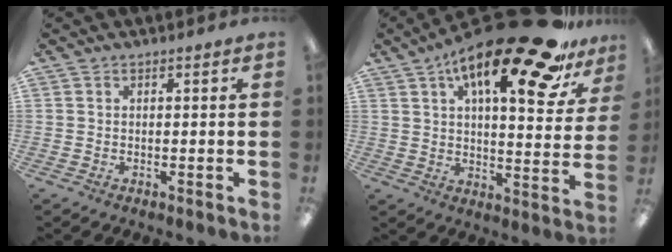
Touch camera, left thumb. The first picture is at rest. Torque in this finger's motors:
{"motor_torque": [0.21, 0.73, 1.44, -1.33, 0.30]}